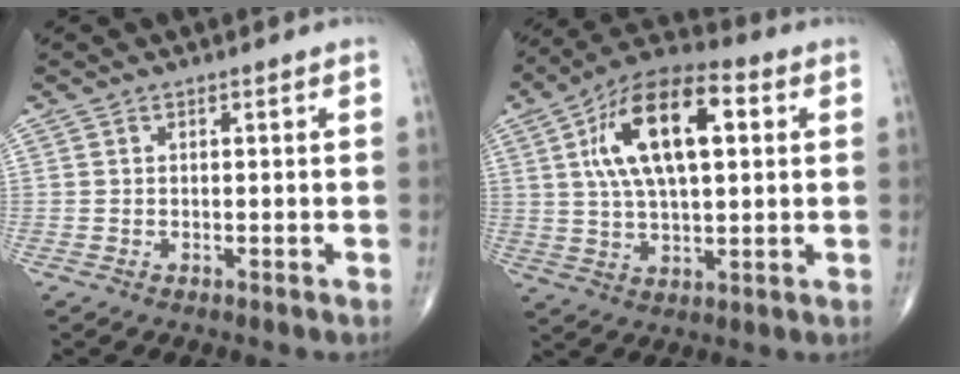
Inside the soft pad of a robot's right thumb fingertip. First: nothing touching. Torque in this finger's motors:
{"motor_torque": [-0.10, 0.72, 1.37, 0.44, 0.19]}